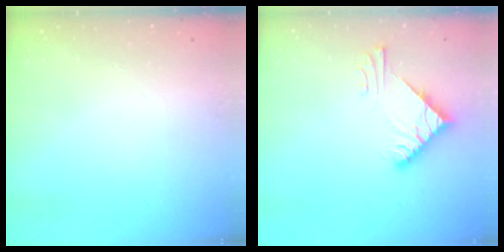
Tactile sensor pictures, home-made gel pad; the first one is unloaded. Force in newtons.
{"total": 6.6, "press": 6.6, "slide": 0.5}